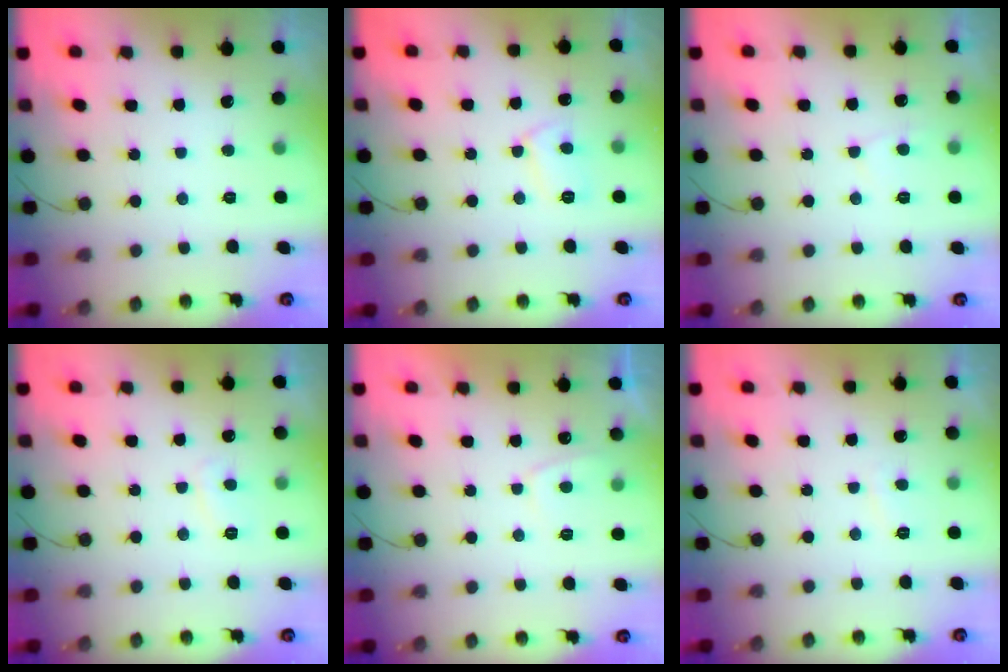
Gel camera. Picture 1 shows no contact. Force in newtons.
{"total": 6.6, "press": 6.6, "slide": 0.5}
{"total": 3.6, "press": 3.6, "slide": 0.3}
{"total": 2.9, "press": 2.9, "slide": 0.3}
{"total": 1.9, "press": 1.8, "slide": 0.7}
{"total": 1.3, "press": 1.2, "slide": 0.6}